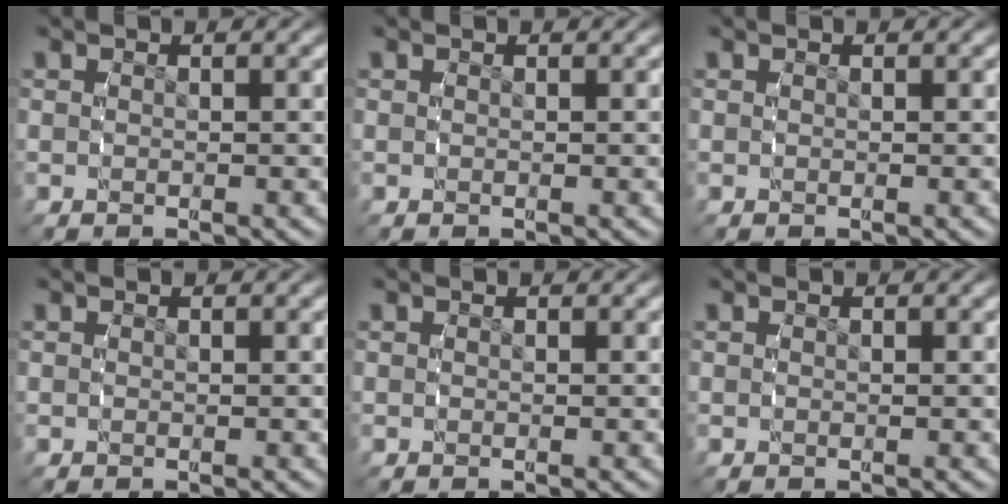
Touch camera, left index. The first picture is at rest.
{"total": 0.0}
{"total": 0.0}
{"total": 0.0}
{"total": 0.0}
{"total": 0.0}